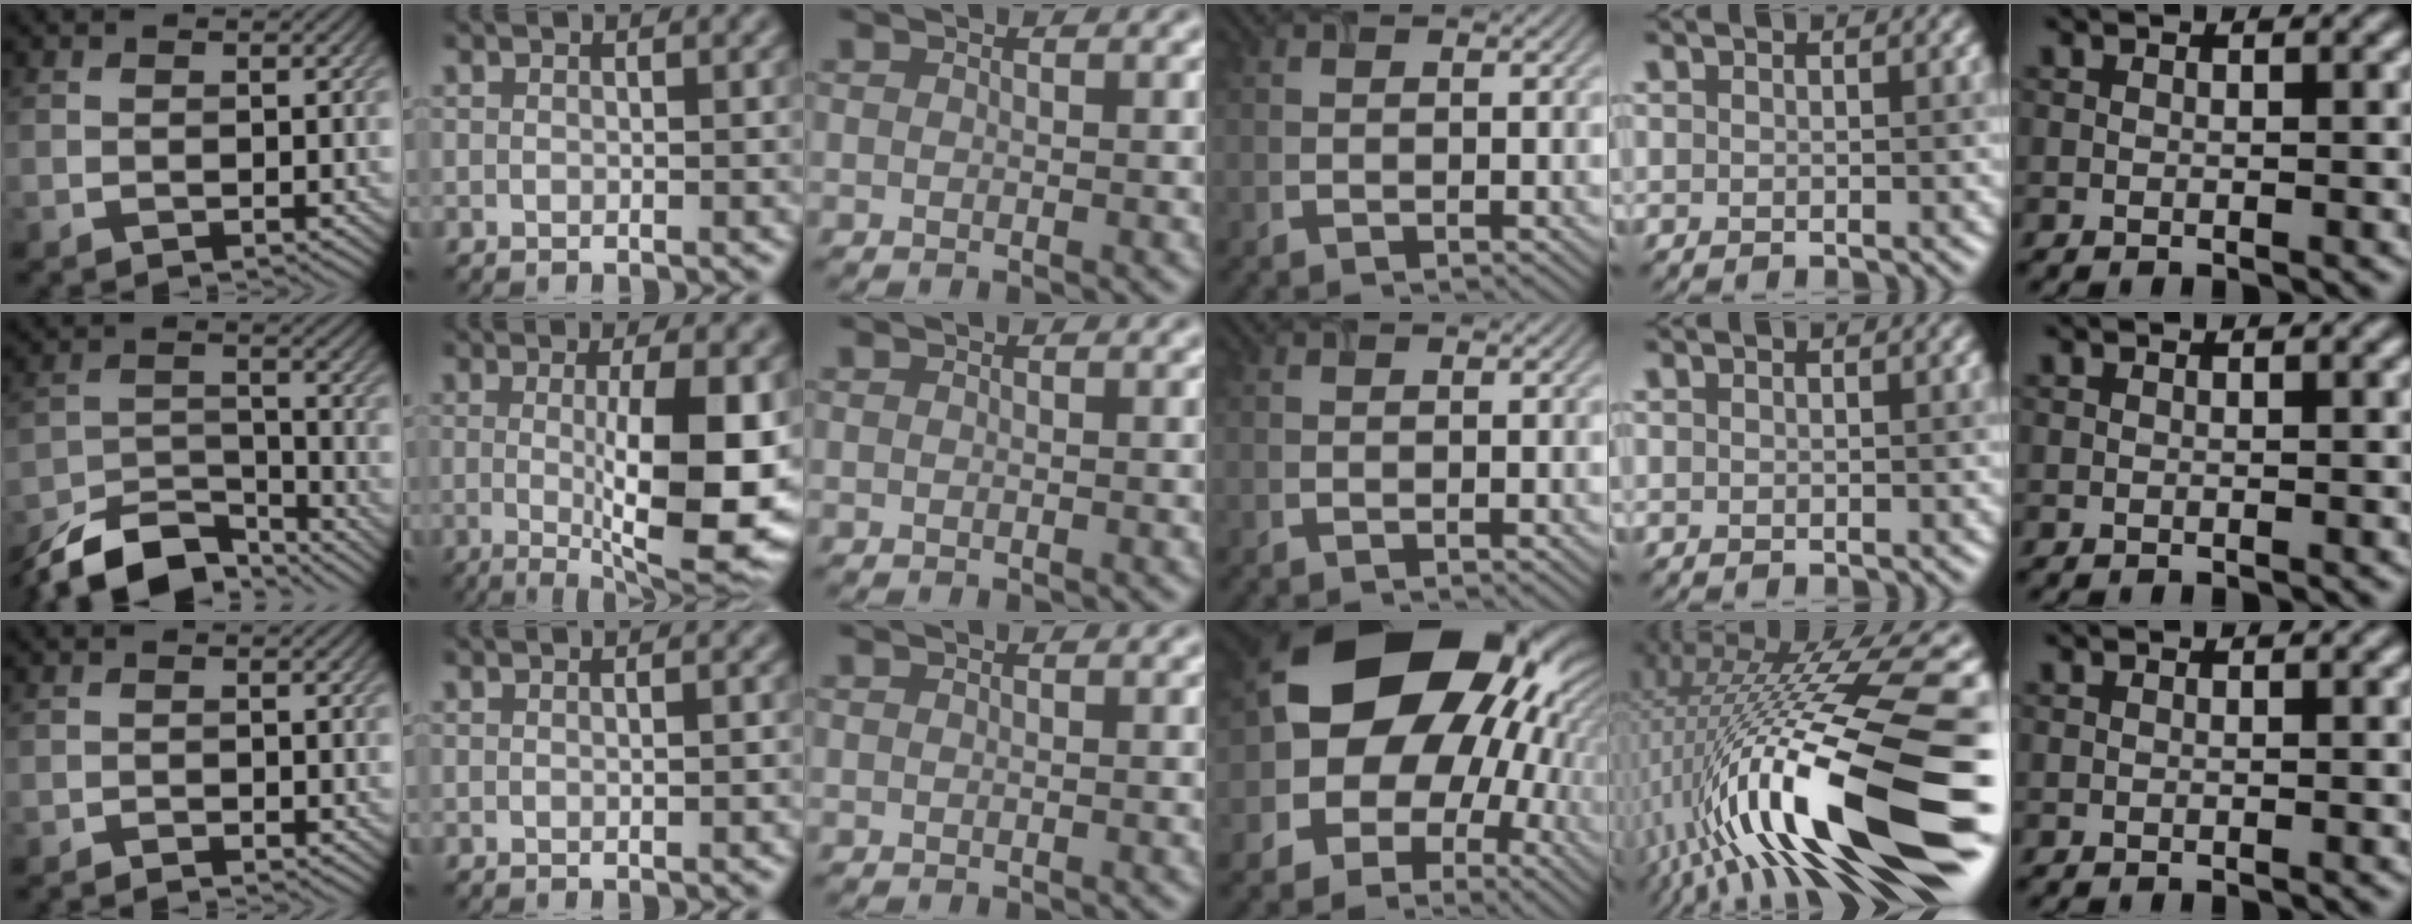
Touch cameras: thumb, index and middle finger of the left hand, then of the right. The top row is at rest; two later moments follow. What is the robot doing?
{"motion": "open", "object": "airpods case & airpods"}